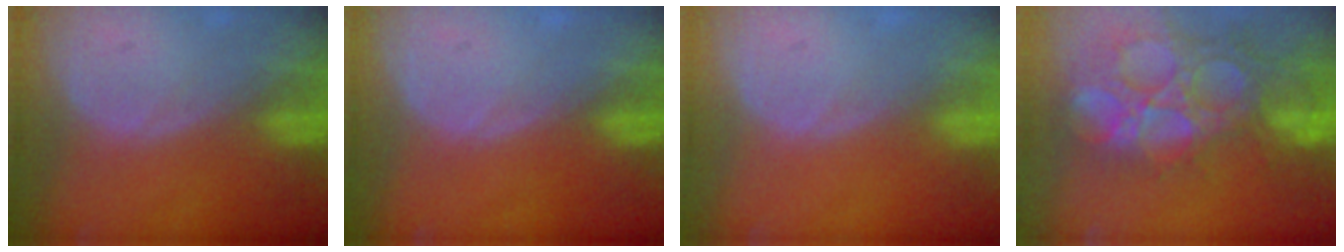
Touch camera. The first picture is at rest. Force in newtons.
{"total": 0.0}
{"total": 0.0}
{"total": 14.8, "press": 12.2, "slide": 8.3}